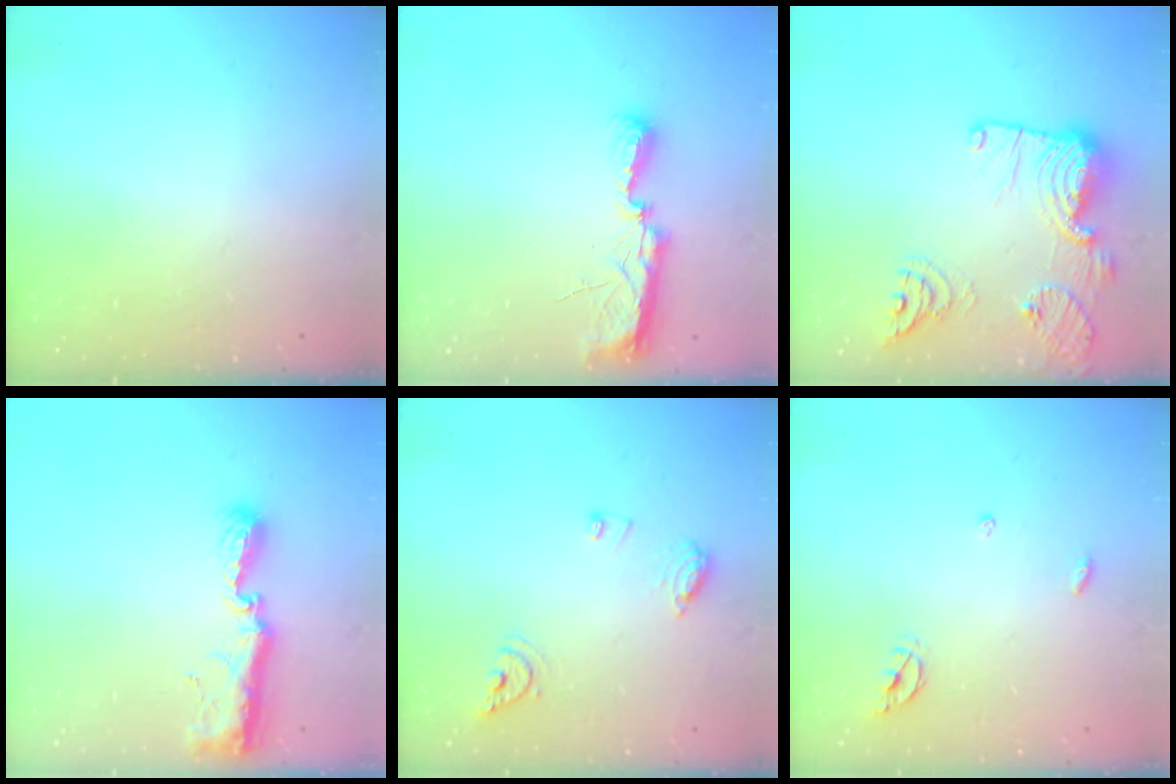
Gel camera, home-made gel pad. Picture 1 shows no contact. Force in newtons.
{"total": 9.7, "press": 8.7, "slide": 4.2}
{"total": 19.1, "press": 18.3, "slide": 5.5}
{"total": 9.4, "press": 9.4, "slide": 0.8}
{"total": 8.3, "press": 8.2, "slide": 0.9}
{"total": 5.5, "press": 5.5, "slide": 0.2}